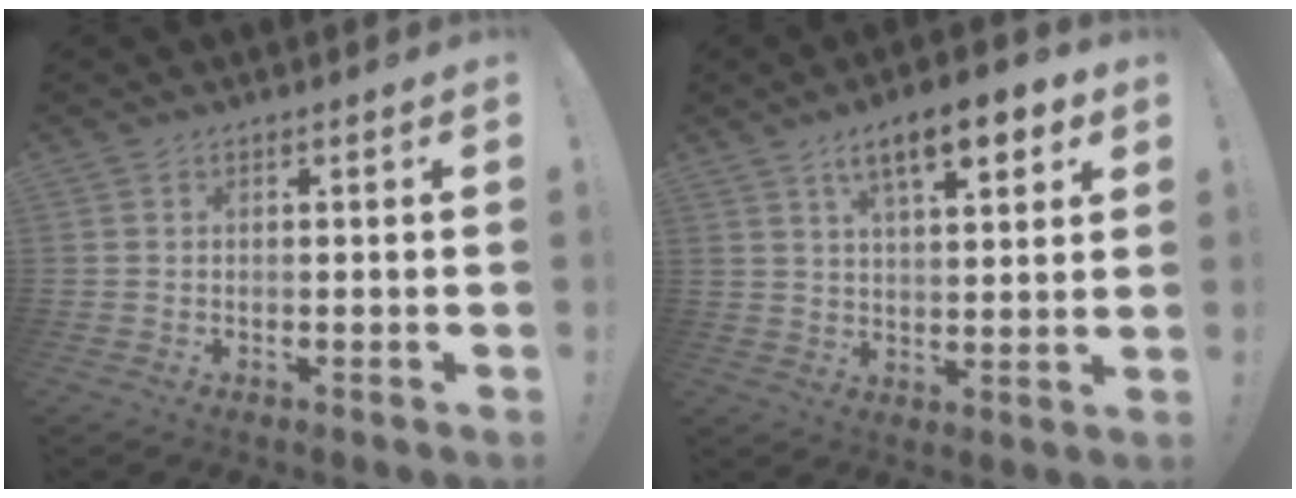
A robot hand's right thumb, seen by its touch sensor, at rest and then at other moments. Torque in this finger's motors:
{"motor_torque": [0.02, 0.18, 0.90, 0.55, 0.05]}